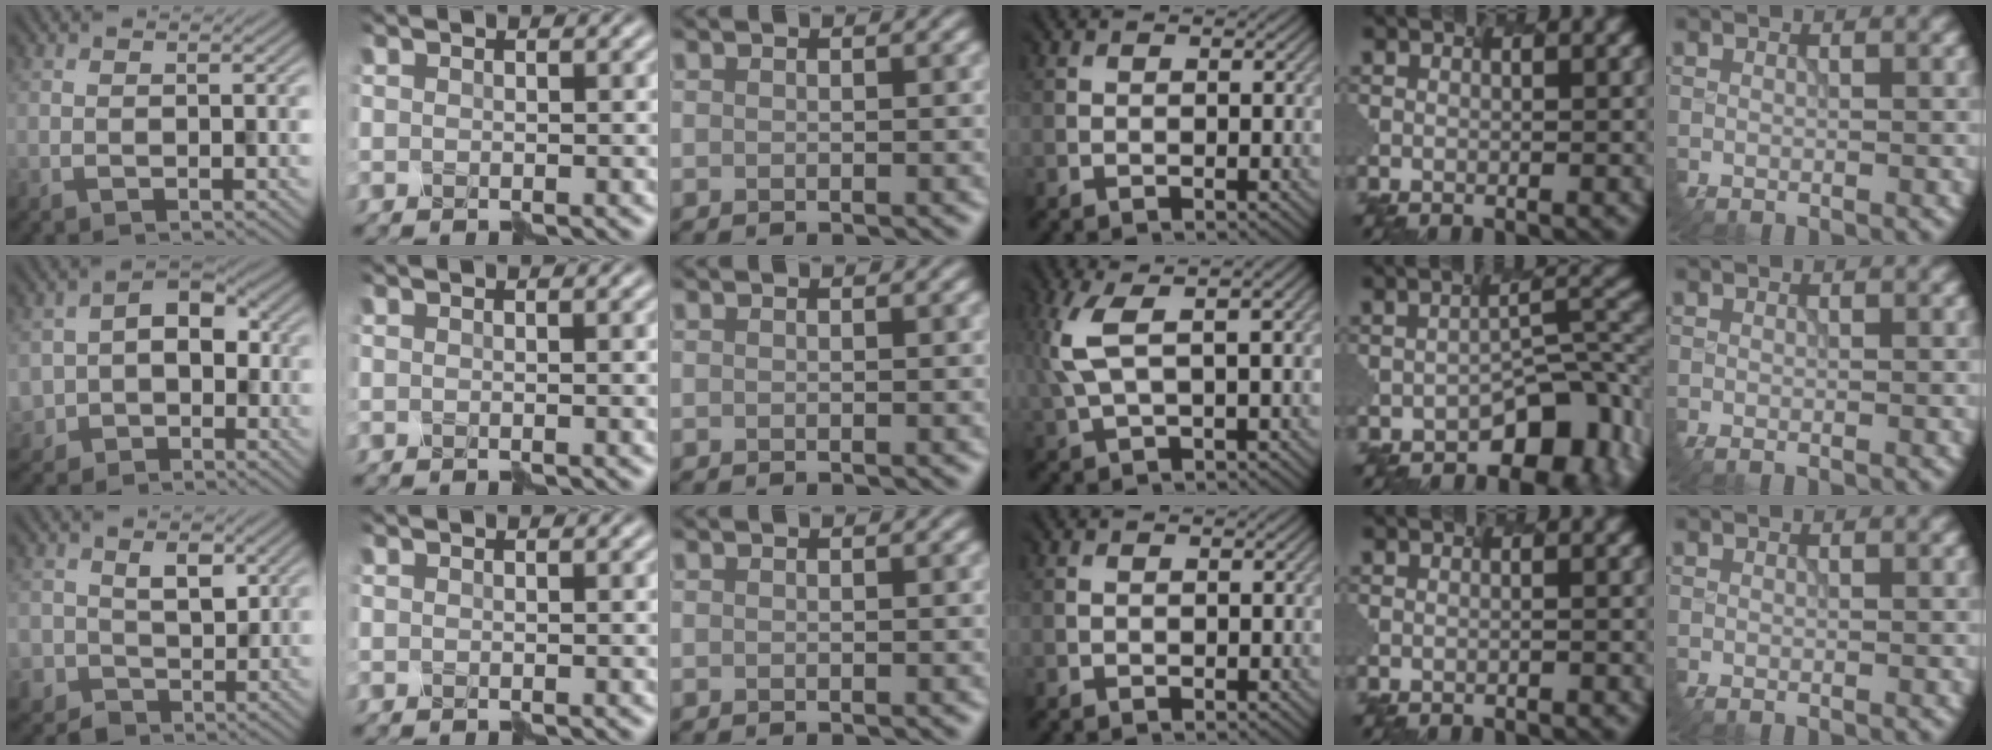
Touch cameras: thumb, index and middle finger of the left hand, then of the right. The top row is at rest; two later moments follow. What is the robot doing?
{"motion": "disassemble", "object": "velcro strap"}